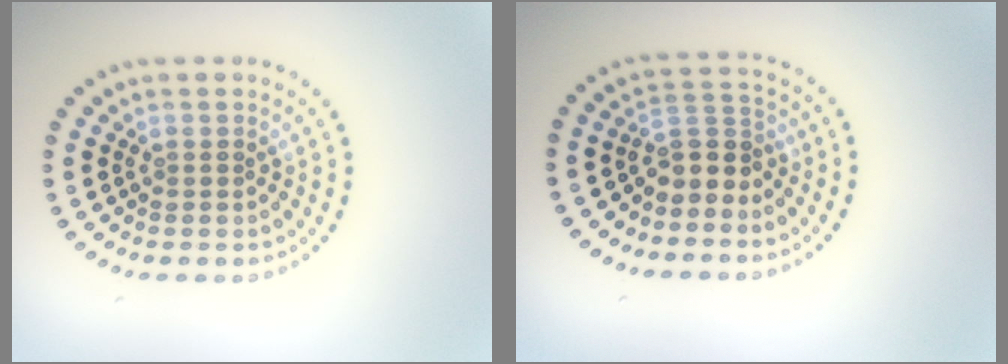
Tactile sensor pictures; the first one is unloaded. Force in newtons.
{"total": 2.7, "press": 2.0, "slide": 1.7}